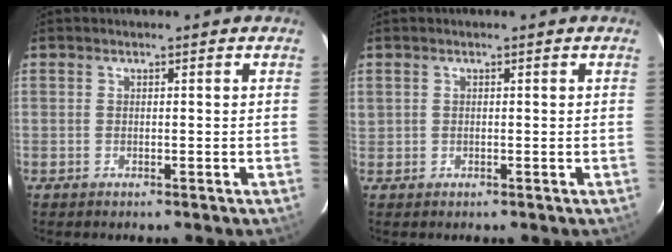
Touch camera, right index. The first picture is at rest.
{"total": 0.8, "force": [0.3, 0.7, 0.3], "torque": [-0.008, 0.012, 0.008]}